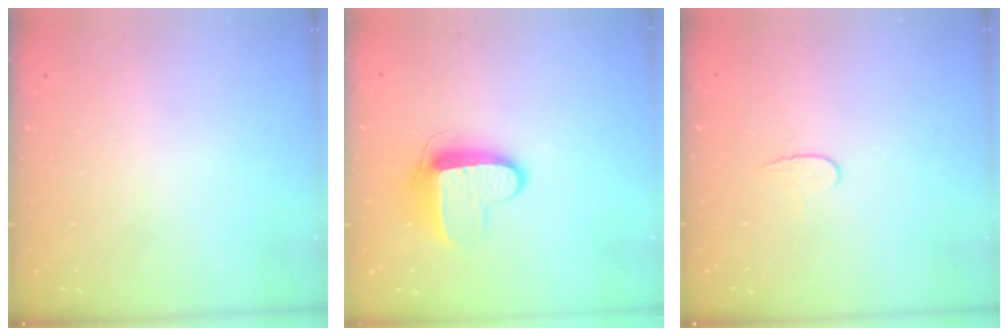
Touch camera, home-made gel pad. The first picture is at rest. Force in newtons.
{"total": 10.3, "press": 10.3, "slide": 1.0}
{"total": 4.3, "press": 4.2, "slide": 0.4}